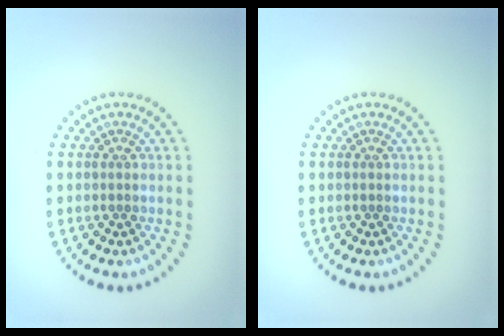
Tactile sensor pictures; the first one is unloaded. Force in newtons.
{"total": 0.0}